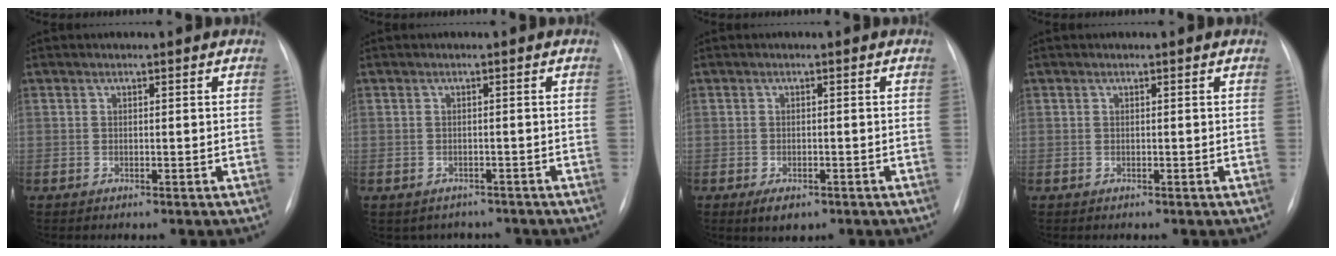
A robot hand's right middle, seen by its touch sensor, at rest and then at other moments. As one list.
[{"total": 3.9, "force": [-3.2, 2.2, 0.1], "torque": [0.001, 0.013, -0.038]}, {"total": 3.1, "force": [-1.8, 1.5, 2.1], "torque": [-0.036, -0.005, -0.018]}, {"total": 0.0}]